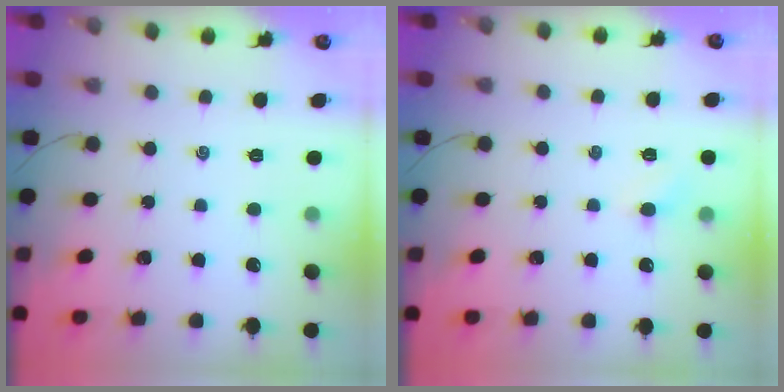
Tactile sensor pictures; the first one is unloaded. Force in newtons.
{"total": 2.7, "press": 2.6, "slide": 0.9}